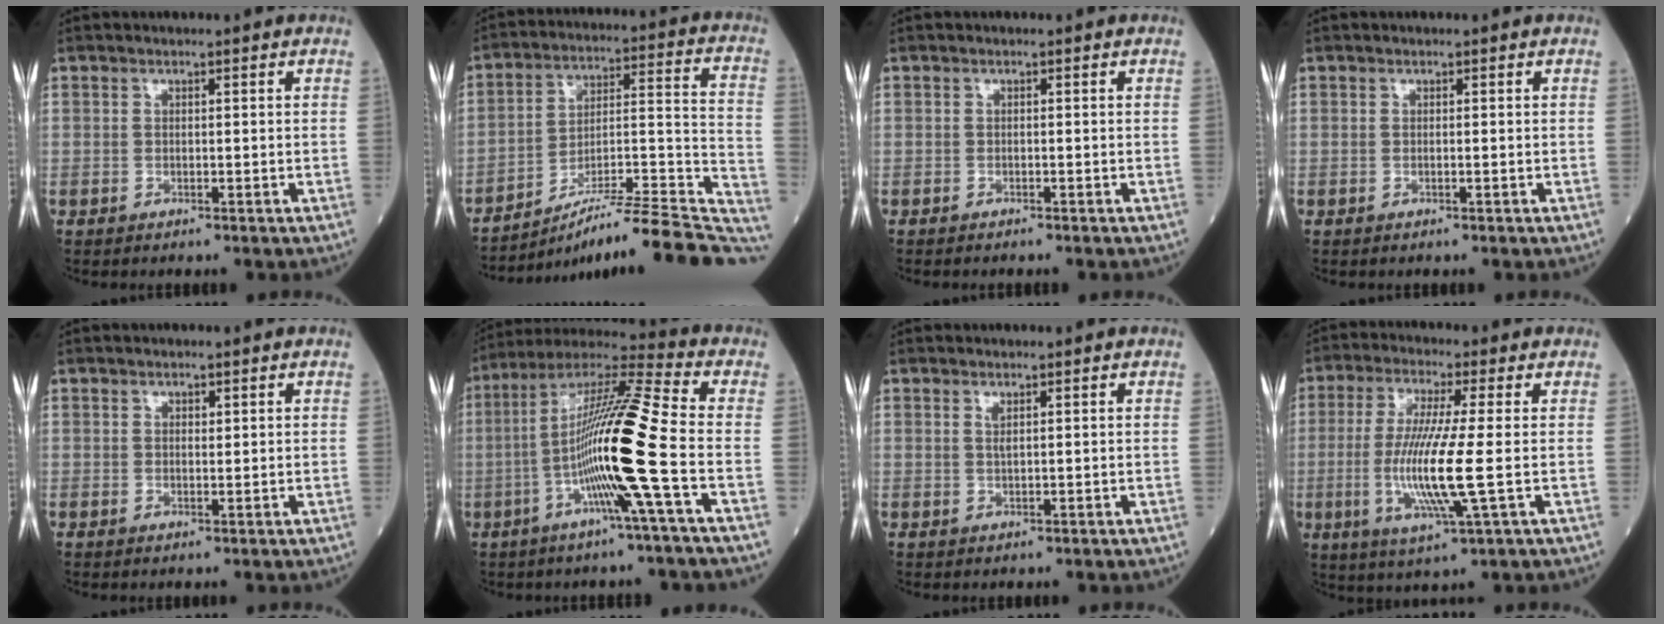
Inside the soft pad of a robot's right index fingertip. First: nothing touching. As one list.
[{"total": 24.5, "force": [-21.1, 1.1, 12.4], "torque": [-0.110, 0.013, -0.309]}, {"total": 0.6, "force": [-0.6, -0.1, 0.0], "torque": [0.001, -0.001, -0.013]}, {"total": 0.0}, {"total": 0.9, "force": [0.5, 0.5, 0.4], "torque": [-0.004, -0.005, 0.007]}, {"total": 16.3, "force": [-3.7, -1.6, 15.8], "torque": [-0.292, 0.002, -0.082]}, {"total": 1.1, "force": [0.6, 0.1, 0.9], "torque": [-0.022, -0.004, 0.013]}, {"total": 11.2, "force": [-1.5, -0.2, 11.1], "torque": [-0.233, -0.019, -0.035]}]